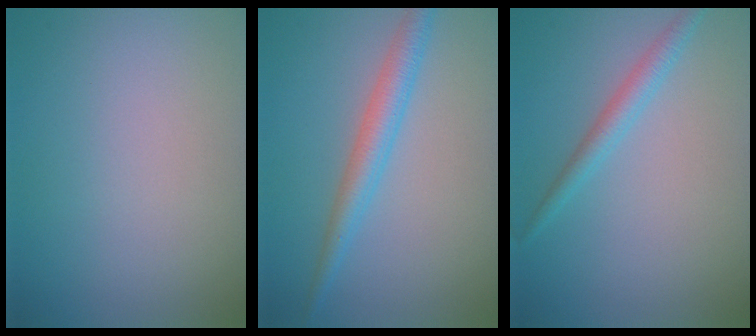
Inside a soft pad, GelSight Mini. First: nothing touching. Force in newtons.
{"total": 3.0, "press": 3.0, "slide": 0.0}
{"total": 1.9, "press": 1.9, "slide": 0.1}